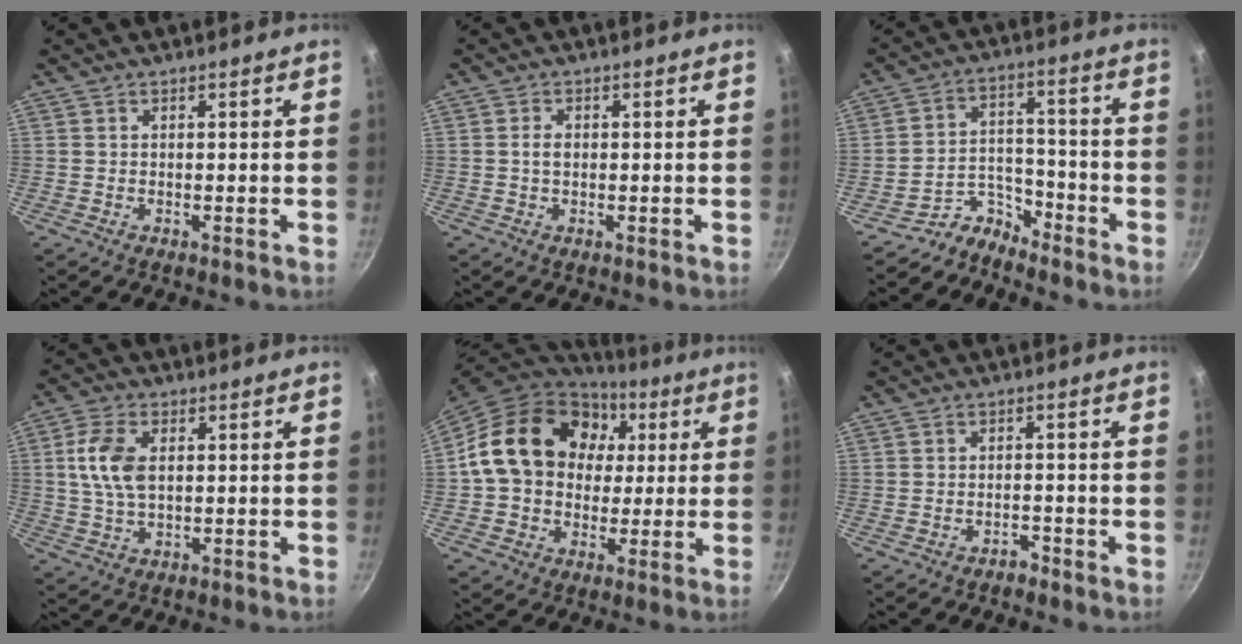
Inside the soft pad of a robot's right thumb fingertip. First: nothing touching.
{"total": 1.9, "force": [0.1, 1.3, 1.4], "torque": [-0.021, 0.005, 0.001]}
{"total": 6.3, "force": [-5.7, 2.5, 0.2], "torque": [0.016, 0.064, -0.117]}
{"total": 8.3, "force": [1.5, 4.8, 6.7], "torque": [-0.128, 0.005, 0.028]}
{"total": 21.0, "force": [4.0, 17.0, 11.8], "torque": [-0.184, 0.028, 0.066]}
{"total": 1.4, "force": [-1.3, 0.4, 0.2], "torque": [0.006, 0.019, -0.015]}